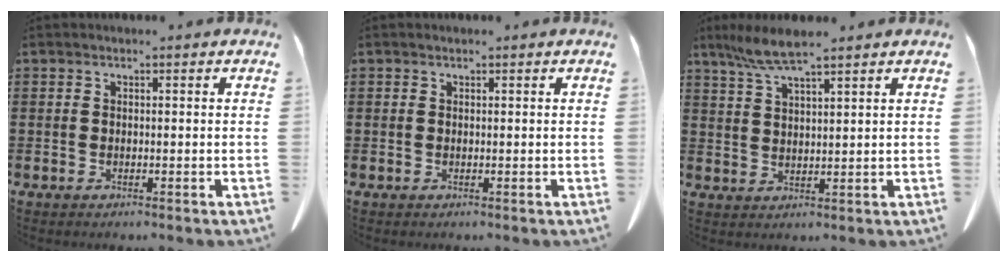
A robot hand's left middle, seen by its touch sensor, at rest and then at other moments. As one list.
[{"total": 0.0}, {"total": 5.7, "force": [4.1, 0.7, 3.9], "torque": [-0.086, -0.002, 0.075]}]